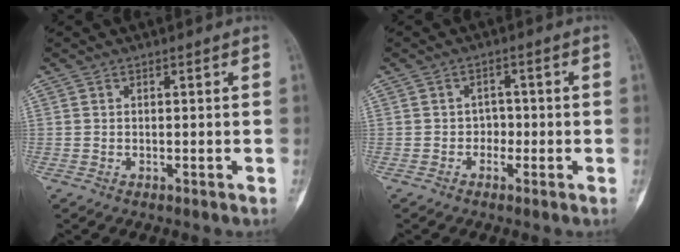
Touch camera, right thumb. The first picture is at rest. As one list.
[{"total": 2.4, "force": [-0.7, 2.1, 0.9], "torque": [0.013, 0.012, -0.019]}]